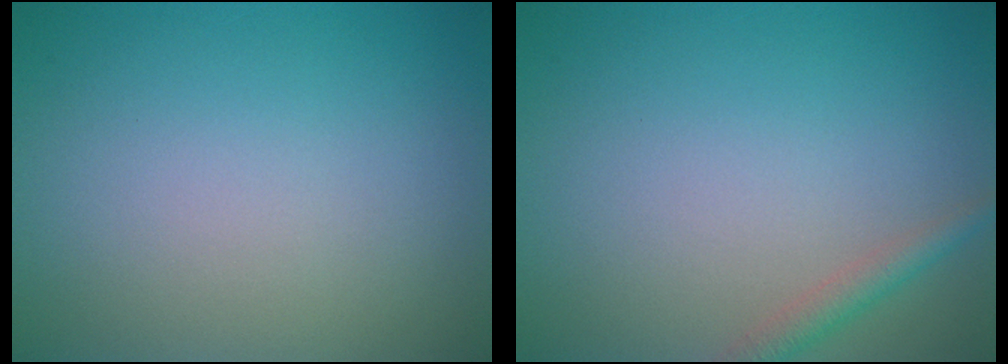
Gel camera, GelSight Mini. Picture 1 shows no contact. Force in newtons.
{"total": 1.8, "press": 1.8, "slide": 0.1}